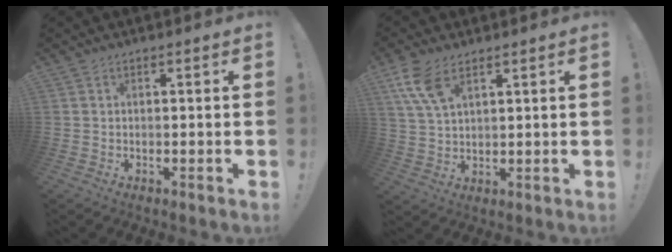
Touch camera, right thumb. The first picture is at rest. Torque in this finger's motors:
{"motor_torque": [0.64, 0.67, 0.12, 0.14, 0.01]}